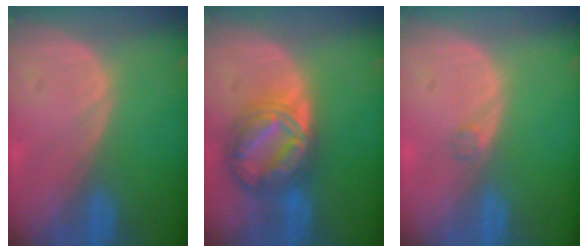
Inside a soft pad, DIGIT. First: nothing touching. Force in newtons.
{"total": 9.1, "press": 9.0, "slide": 0.6}
{"total": 0.9, "press": 0.9, "slide": 0.1}